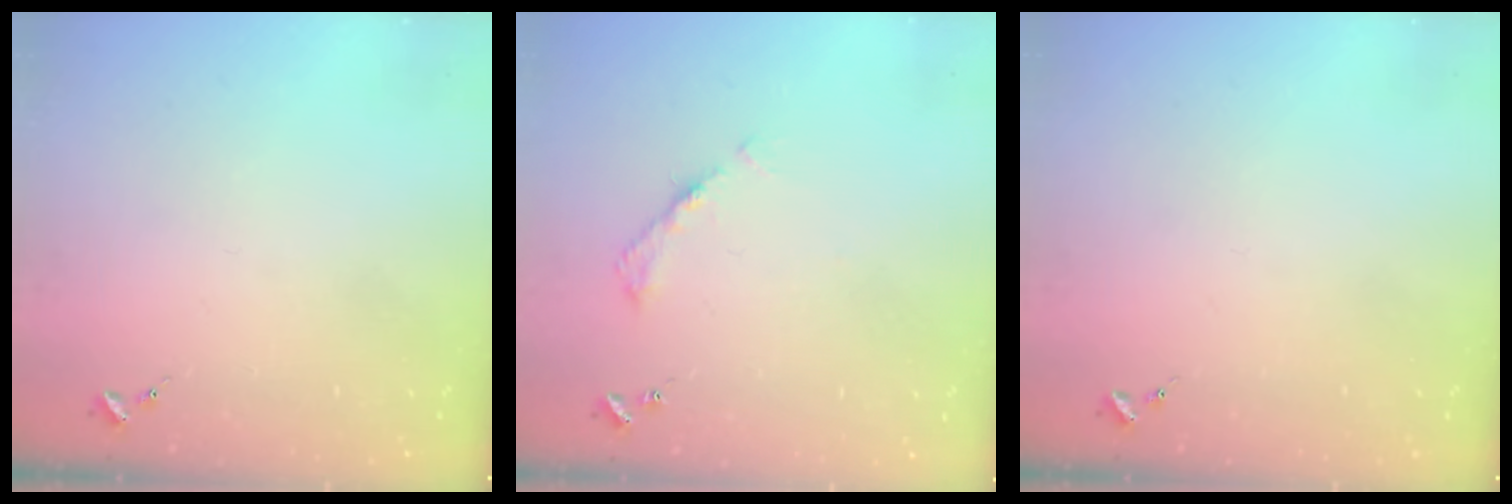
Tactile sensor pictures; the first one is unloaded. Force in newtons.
{"total": 5.3, "press": 5.3, "slide": 0.5}
{"total": 0.0}